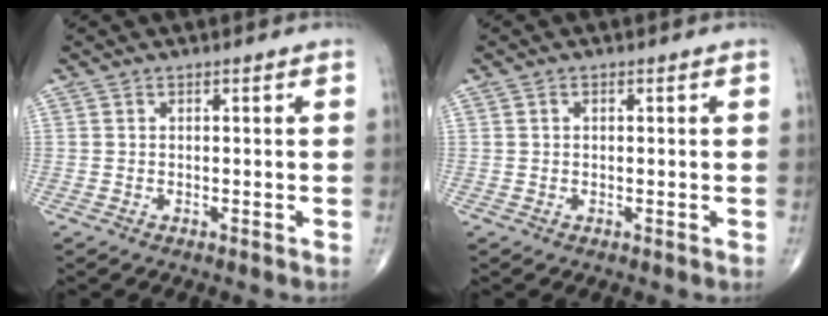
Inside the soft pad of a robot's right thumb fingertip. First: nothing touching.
{"total": 0.6, "force": [0.1, 0.4, 0.4], "torque": [-0.006, 0.000, 0.002]}